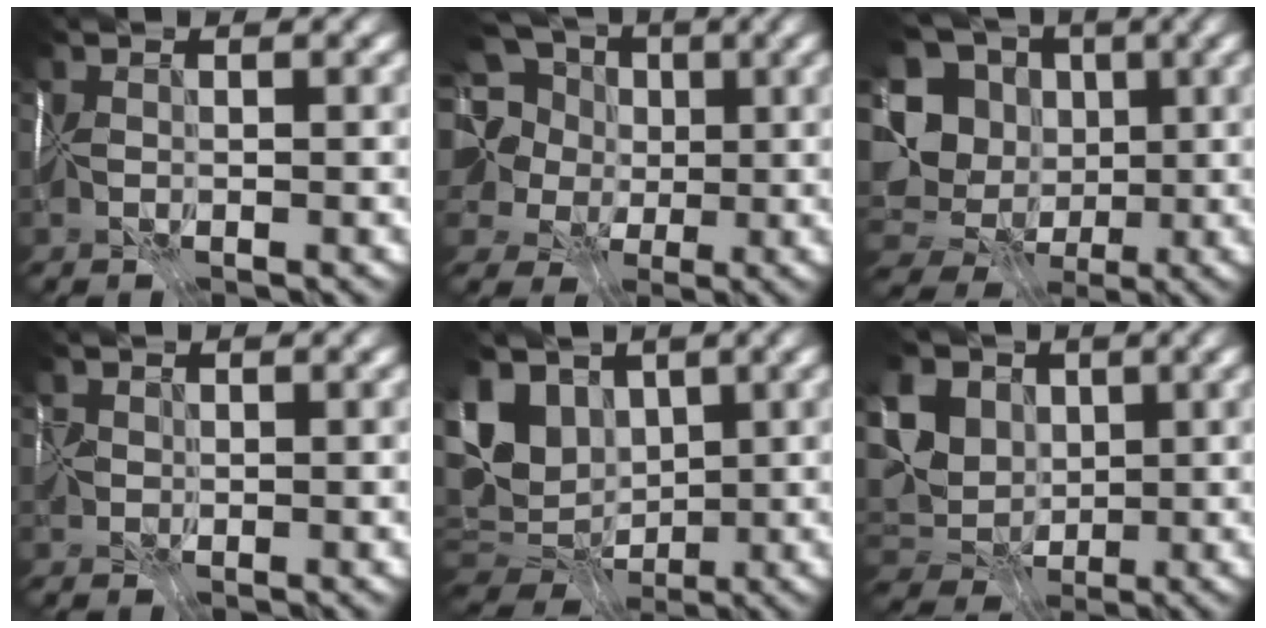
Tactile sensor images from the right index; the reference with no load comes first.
{"total": 12.2, "force": [3.6, 10.0, 6.0], "torque": [-0.131, 0.021, 0.033]}
{"total": 11.8, "force": [-0.7, 10.3, 5.9], "torque": [-0.124, -0.012, -0.002]}
{"total": 0.7, "force": [0.0, 0.7, 0.1], "torque": [0.007, 0.000, 0.000]}
{"total": 10.9, "force": [2.4, 7.7, 7.4], "torque": [-0.134, 0.014, 0.054]}
{"total": 12.2, "force": [3.4, 9.9, 6.3], "torque": [-0.136, 0.012, 0.054]}